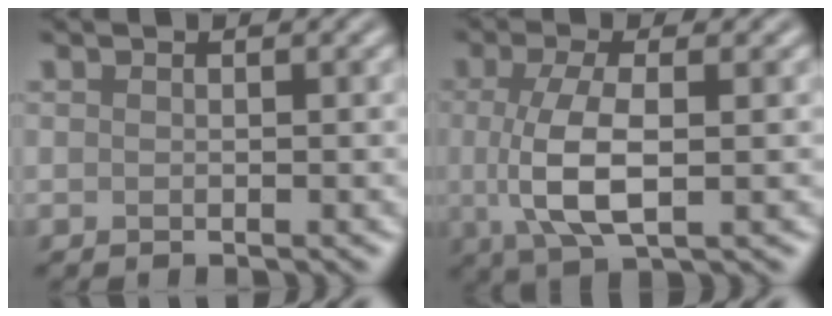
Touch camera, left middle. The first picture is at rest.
{"total": 5.5, "force": [0.0, 2.0, 5.1], "torque": [-0.112, -0.002, -0.002]}